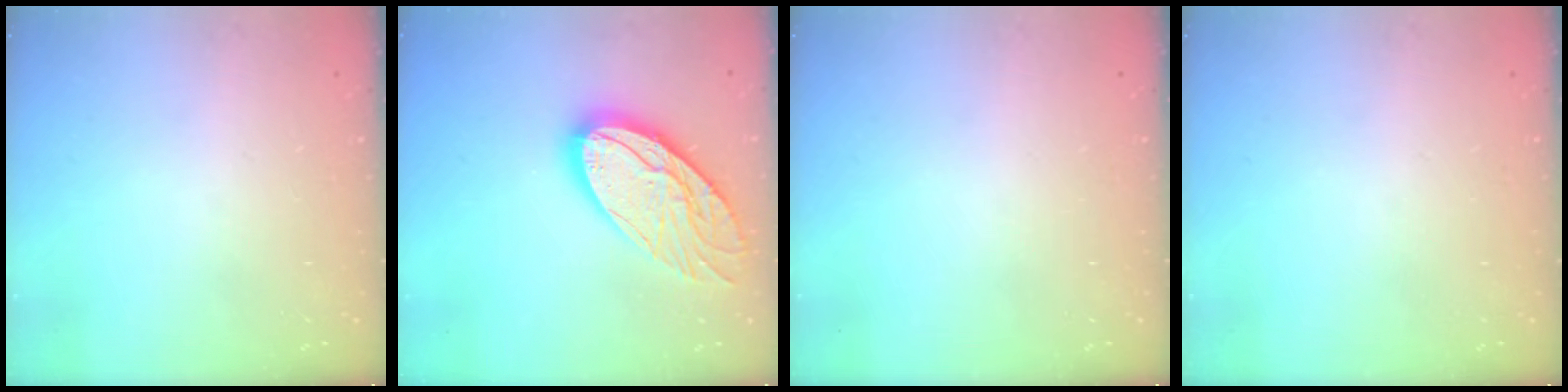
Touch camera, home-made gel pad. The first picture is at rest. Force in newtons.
{"total": 19.1, "press": 19.0, "slide": 1.8}
{"total": 0.0}
{"total": 0.0}